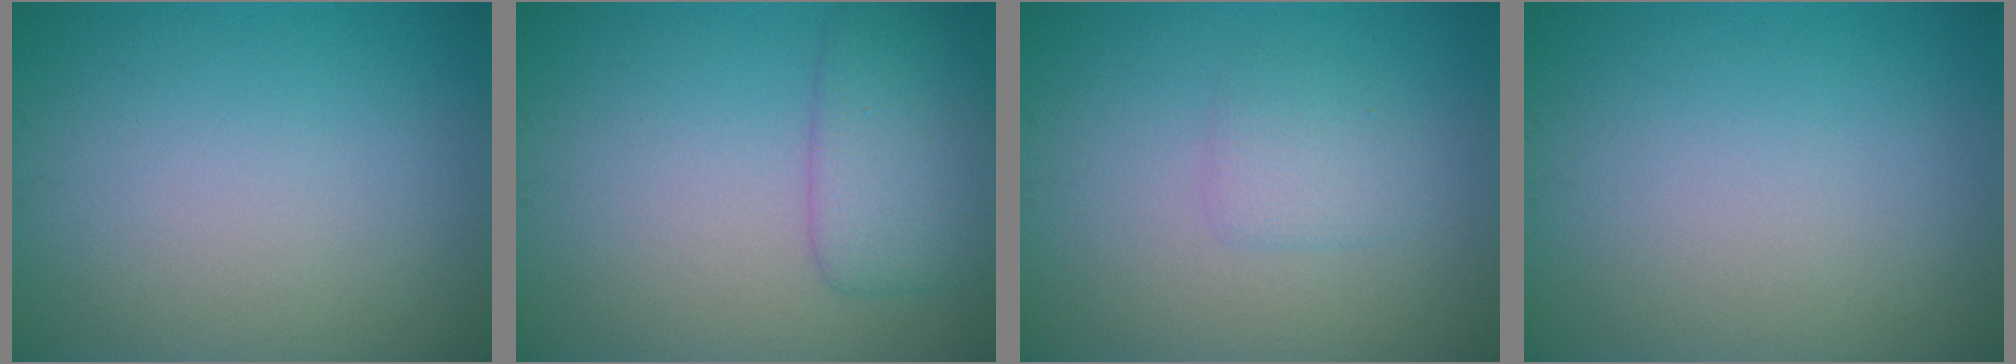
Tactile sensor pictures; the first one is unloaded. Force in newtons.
{"total": 4.2, "press": 4.2, "slide": 0.1}
{"total": 1.8, "press": 1.8, "slide": 0.1}
{"total": 0.0}